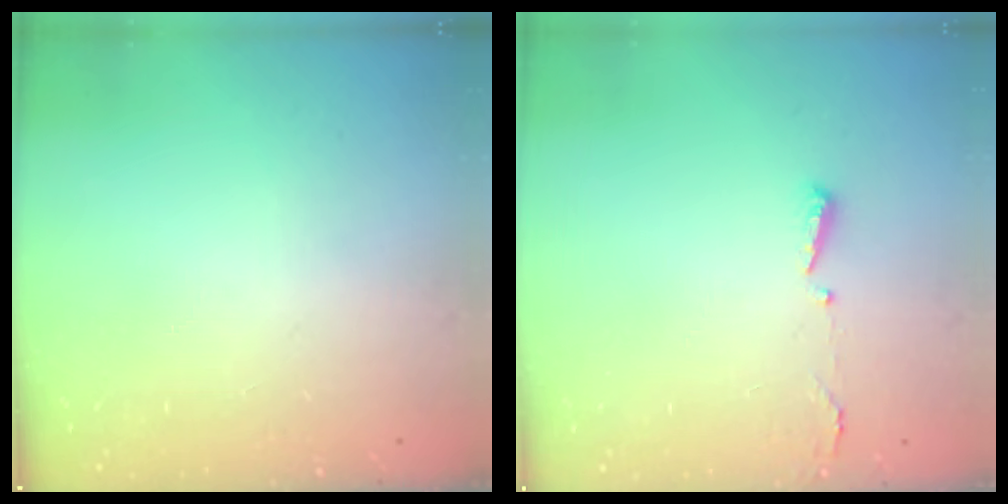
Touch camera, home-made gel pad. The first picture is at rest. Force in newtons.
{"total": 2.9, "press": 2.8, "slide": 0.6}